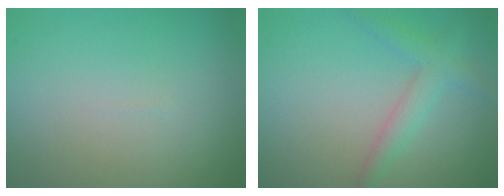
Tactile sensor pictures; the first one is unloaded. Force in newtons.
{"total": 2.6, "press": 2.6, "slide": 0.2}